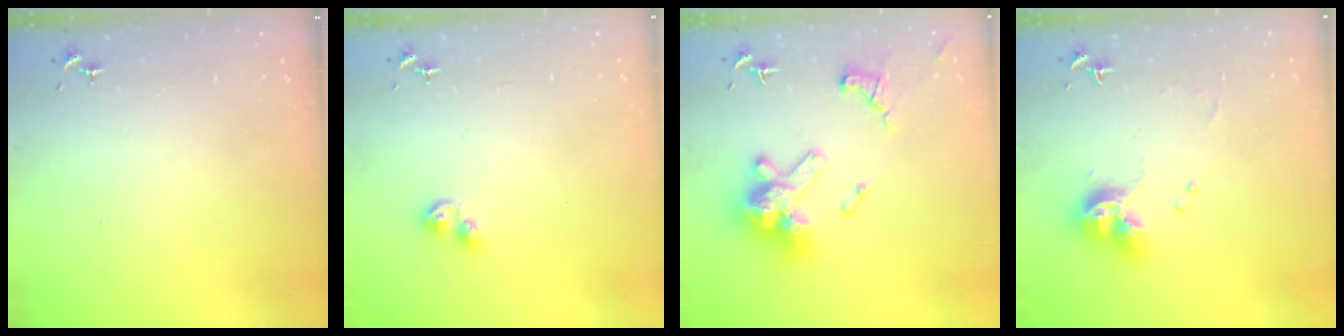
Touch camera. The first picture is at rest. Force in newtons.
{"total": 6.6, "press": 6.6, "slide": 0.8}
{"total": 24.3, "press": 24.1, "slide": 2.6}
{"total": 10.9, "press": 10.9, "slide": 0.8}